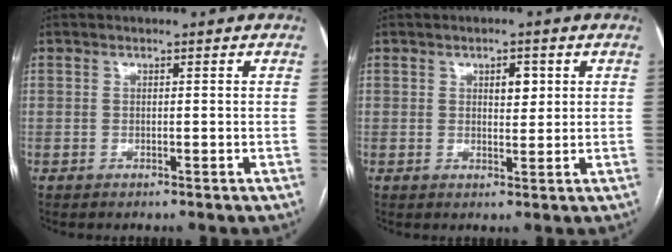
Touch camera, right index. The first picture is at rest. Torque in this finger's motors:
{"motor_torque": [0.02, 0.02, 0.04, 0.02]}